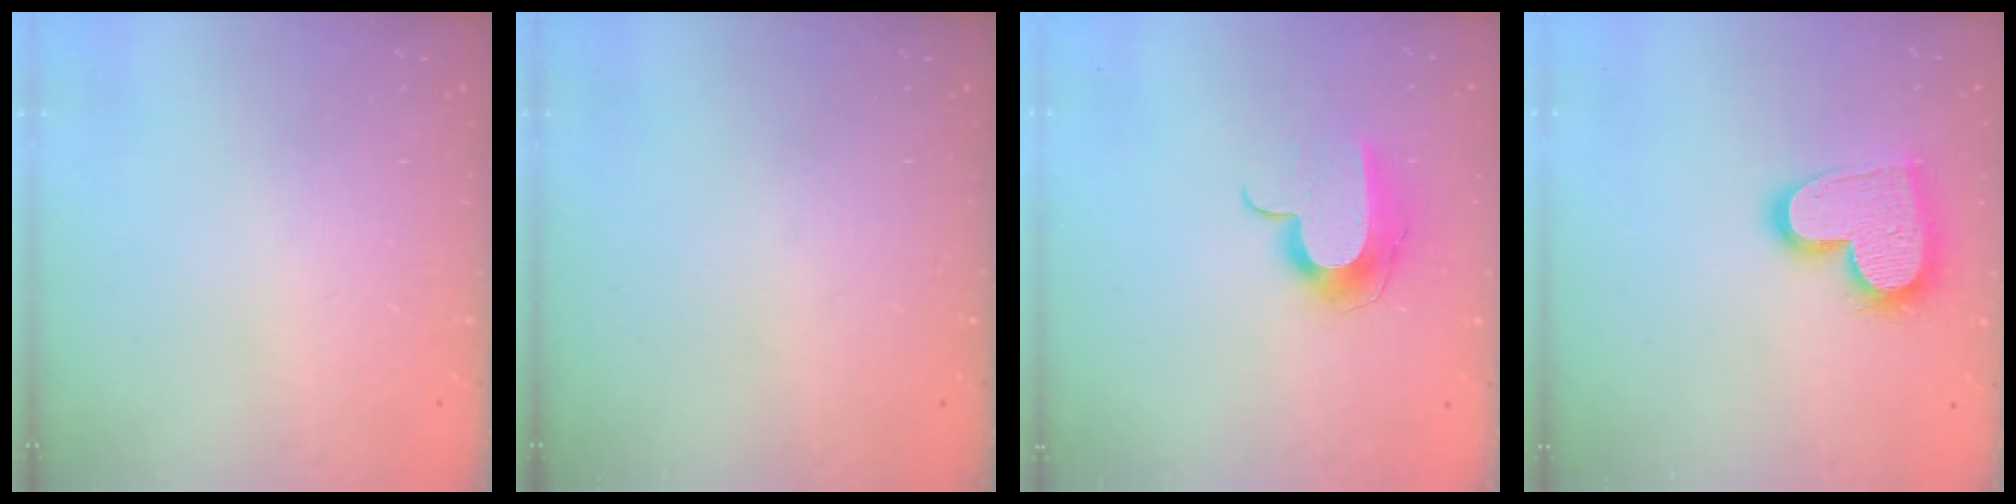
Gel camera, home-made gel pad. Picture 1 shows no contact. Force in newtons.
{"total": 0.0}
{"total": 9.9, "press": 9.9, "slide": 0.2}
{"total": 16.9, "press": 16.8, "slide": 1.3}